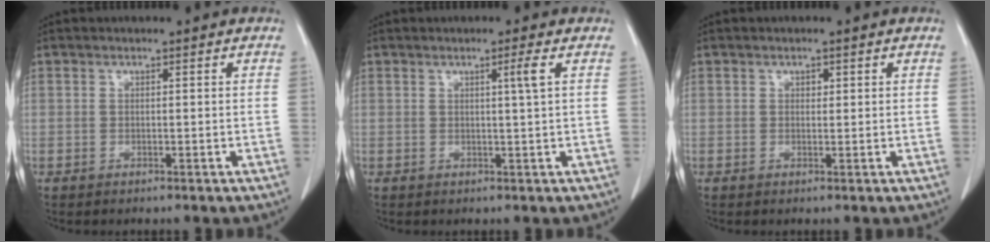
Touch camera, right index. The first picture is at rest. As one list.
[{"total": 1.8, "force": [0.6, -0.7, 1.6], "torque": [-0.029, -0.005, 0.013]}, {"total": 0.7, "force": [0.3, 0.5, 0.4], "torque": [-0.005, -0.001, 0.005]}]